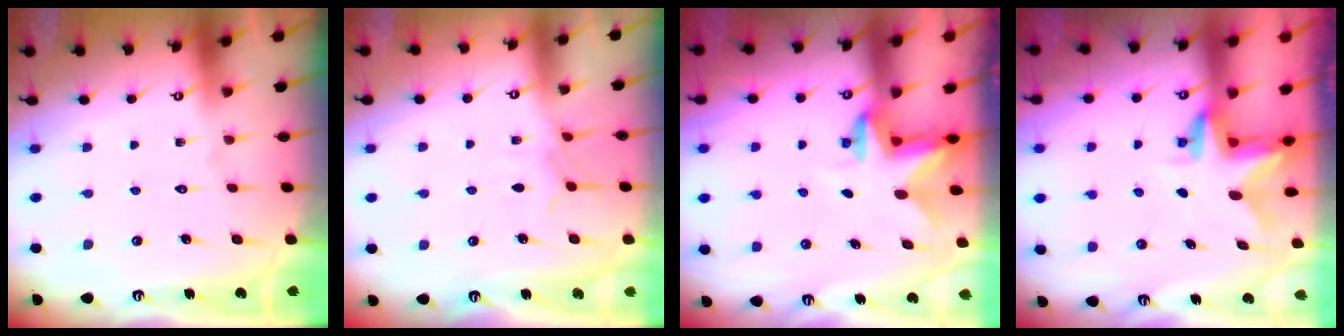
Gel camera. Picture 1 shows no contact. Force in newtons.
{"total": 5.4, "press": 5.4, "slide": 0.6}
{"total": 2.7, "press": 2.6, "slide": 0.5}
{"total": 3.1, "press": 3.1, "slide": 0.2}